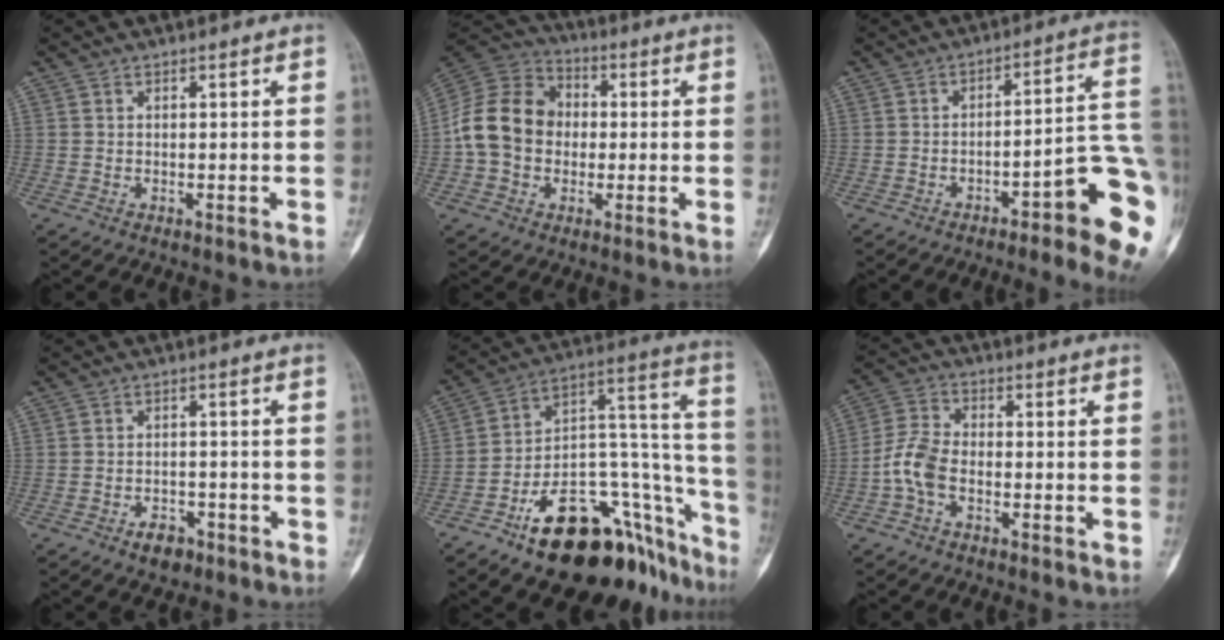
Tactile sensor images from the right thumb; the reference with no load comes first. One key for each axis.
{"total": 14.6, "fx": -0.8, "fy": 11.7, "fz": 8.7, "tx": -0.144, "ty": 0.034, "tz": -0.025}
{"total": 17.2, "fx": -7.0, "fy": 3.5, "fz": 15.3, "tx": -0.133, "ty": 0.055, "tz": -0.088}
{"total": 4.2, "fx": -2.8, "fy": 2.5, "fz": 1.9, "tx": -0.015, "ty": 0.022, "tz": -0.040}
{"total": 30.1, "fx": -17.1, "fy": 14.0, "fz": 20.4, "tx": -0.178, "ty": 0.123, "tz": -0.249}
{"total": 7.2, "fx": -2.5, "fy": 4.4, "fz": 5.0, "tx": -0.104, "ty": 0.024, "tz": -0.061}